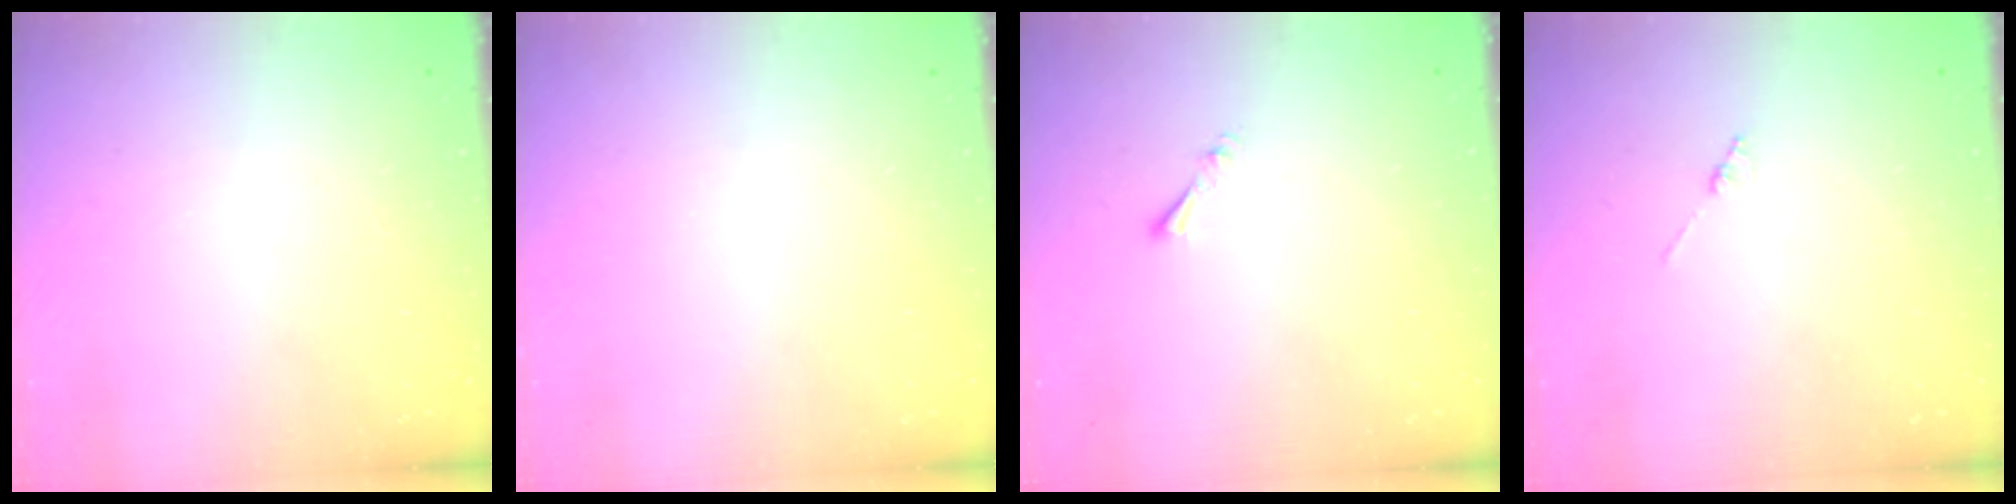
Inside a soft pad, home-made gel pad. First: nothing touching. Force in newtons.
{"total": 0.0}
{"total": 0.8, "press": 0.7, "slide": 0.3}
{"total": 1.3, "press": 1.3, "slide": 0.3}